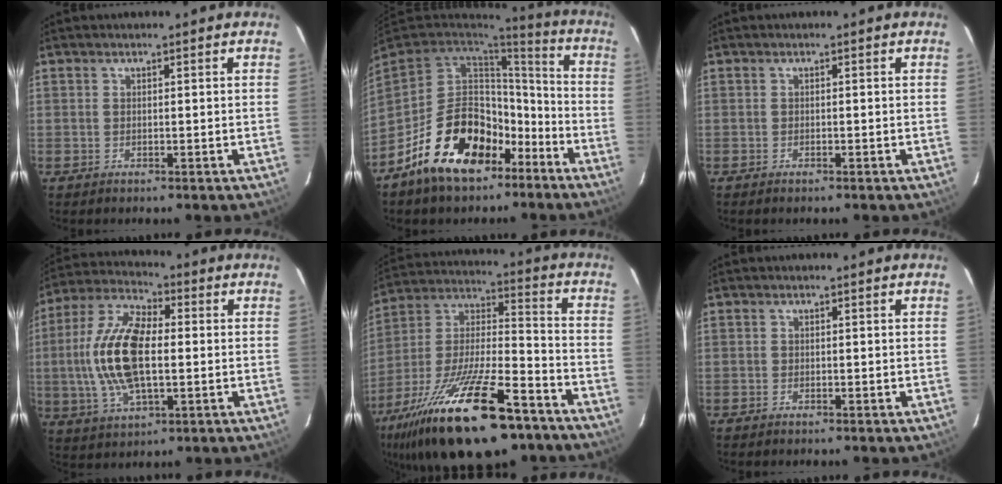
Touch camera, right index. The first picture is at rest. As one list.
[{"total": 20.0, "force": [-11.6, 11.4, 11.6], "torque": [-0.232, 0.029, -0.171]}, {"total": 0.7, "force": [-0.6, 0.2, 0.2], "torque": [-0.006, -0.001, -0.011]}, {"total": 16.2, "force": [-0.4, 7.2, 14.5], "torque": [-0.302, 0.010, -0.009]}, {"total": 29.1, "force": [-18.6, 9.4, 20.2], "torque": [-0.377, -0.033, -0.298]}, {"total": 0.5, "force": [-0.5, 0.2, 0.0], "torque": [-0.002, 0.000, -0.011]}]